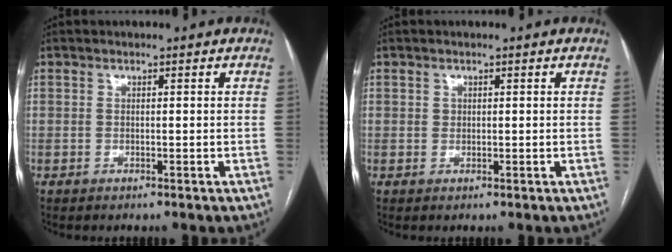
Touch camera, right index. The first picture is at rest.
{"total": 0.6, "force": [0.2, 0.6, 0.1], "torque": [0.005, 0.002, 0.002]}